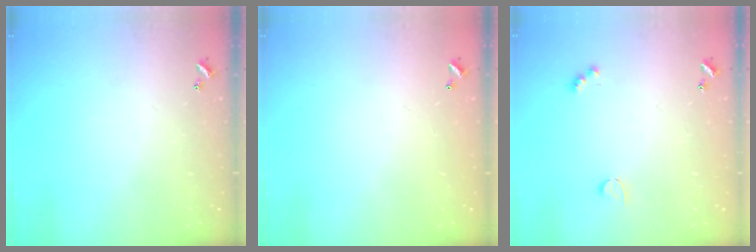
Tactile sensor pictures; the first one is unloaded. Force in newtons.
{"total": 2.8, "press": 2.8, "slide": 0.1}
{"total": 2.6, "press": 2.5, "slide": 0.5}